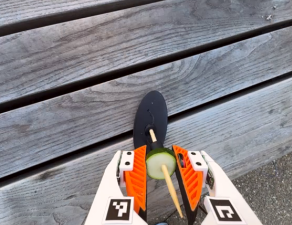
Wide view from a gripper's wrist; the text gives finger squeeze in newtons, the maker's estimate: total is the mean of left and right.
{"total": 11.1, "left": 11.0, "right": 11.2}